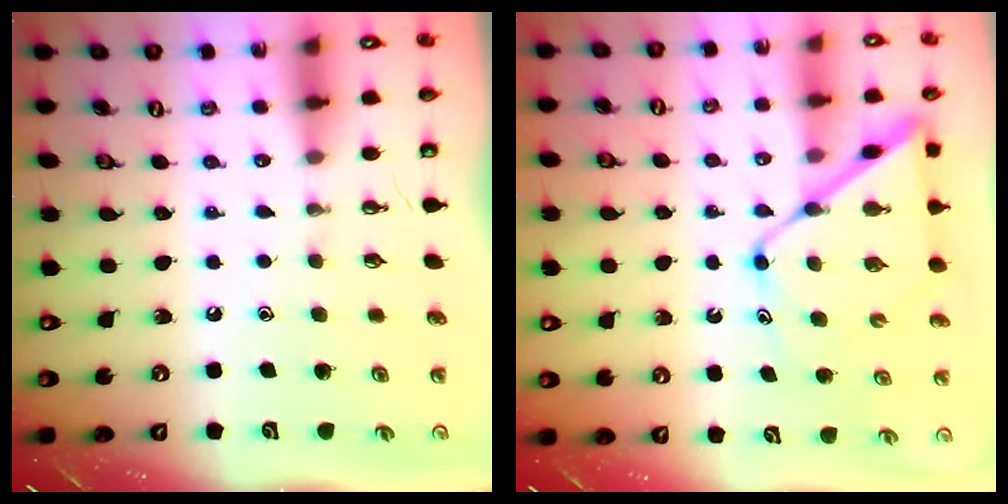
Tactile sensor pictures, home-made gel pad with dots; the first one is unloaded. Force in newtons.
{"total": 12.2, "press": 12.2, "slide": 1.0}